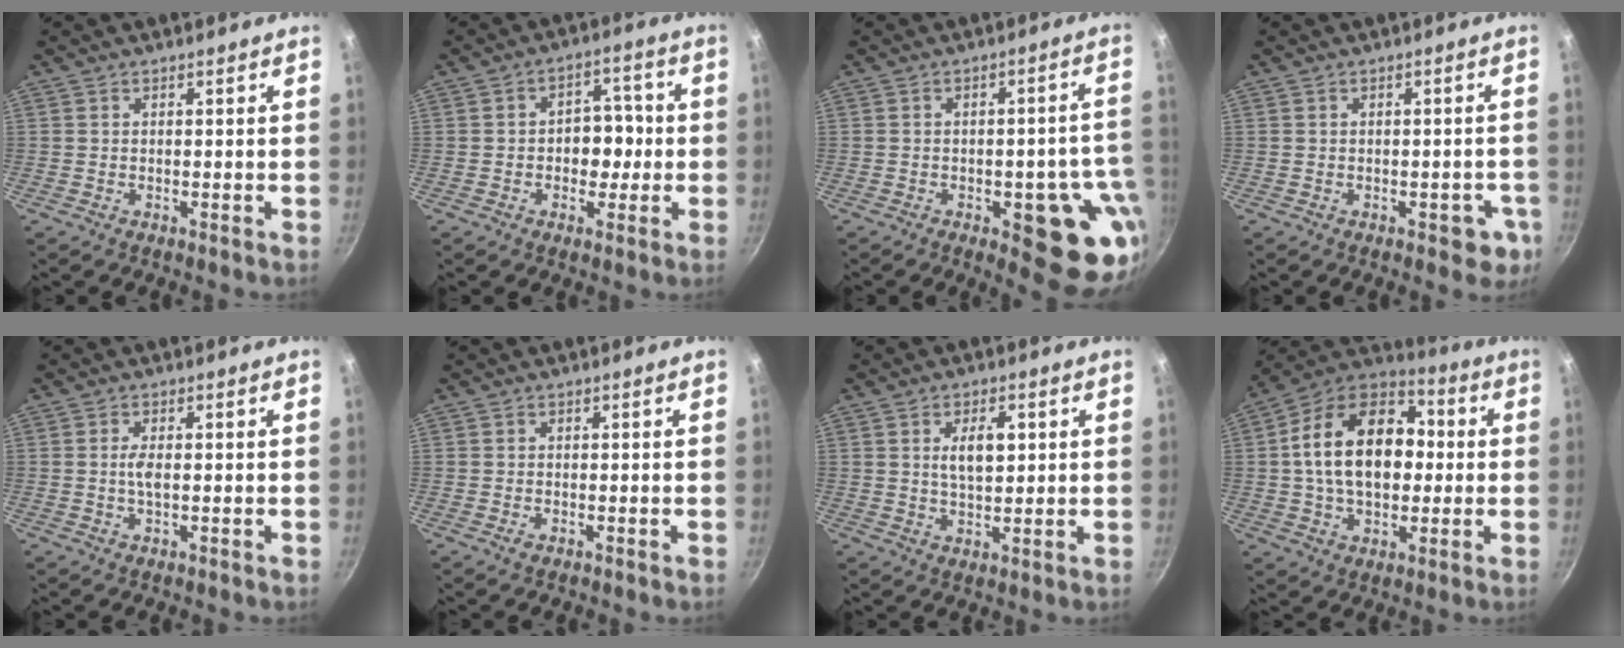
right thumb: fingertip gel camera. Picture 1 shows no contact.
{"total": 7.0, "force": [-0.8, 5.3, 4.6], "torque": [-0.006, 0.019, -0.015]}
{"total": 15.8, "force": [-5.0, 6.7, 13.5], "torque": [-0.096, 0.013, -0.060]}
{"total": 4.7, "force": [-1.6, 2.7, 3.4], "torque": [-0.012, 0.016, -0.011]}
{"total": 2.3, "force": [0.0, 0.8, 2.2], "torque": [-0.050, 0.001, -0.004]}
{"total": 0.8, "force": [-0.4, 0.5, 0.5], "torque": [-0.007, 0.001, -0.006]}
{"total": 6.1, "force": [1.5, 3.0, 5.1], "torque": [-0.076, -0.005, 0.028]}
{"total": 20.7, "force": [1.1, 13.9, 15.3], "torque": [-0.225, 0.034, 0.005]}